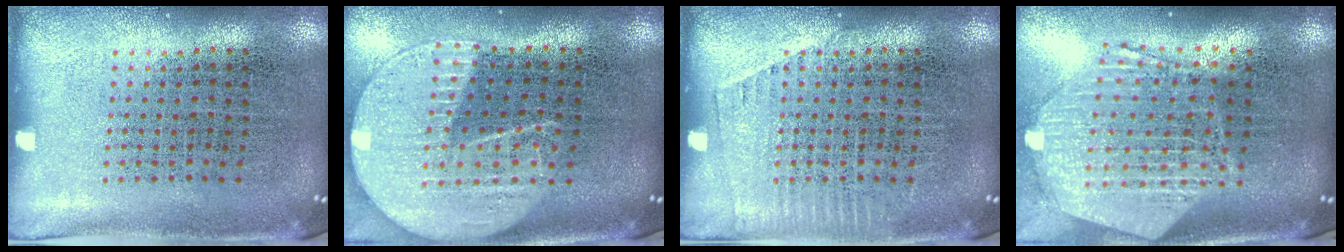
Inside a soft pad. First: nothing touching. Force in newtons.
{"total": 2.2, "press": 2.0, "slide": 1.1}
{"total": 1.1, "press": 1.1, "slide": 0.2}
{"total": 3.0, "press": 2.4, "slide": 1.8}